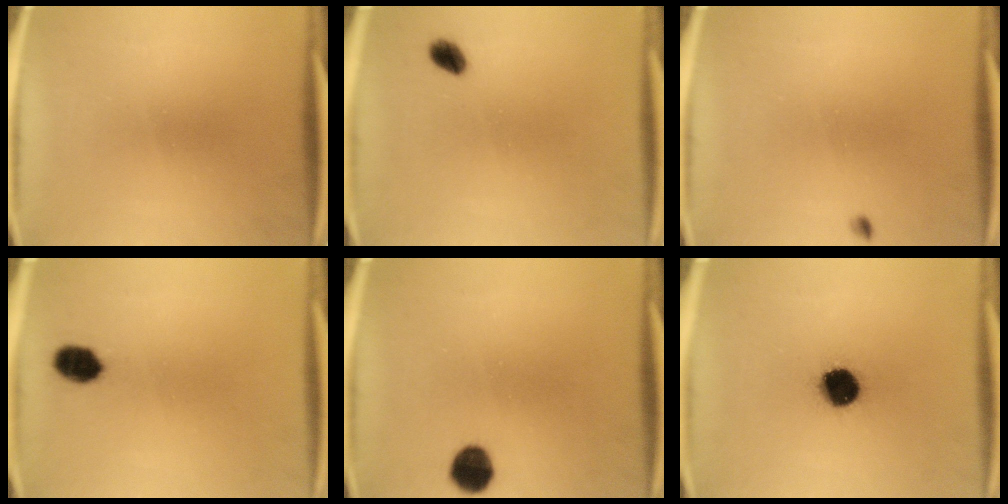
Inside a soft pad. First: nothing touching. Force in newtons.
{"total": 2.8}
{"total": 0.6}
{"total": 5.1}
{"total": 5.9}
{"total": 10.6}